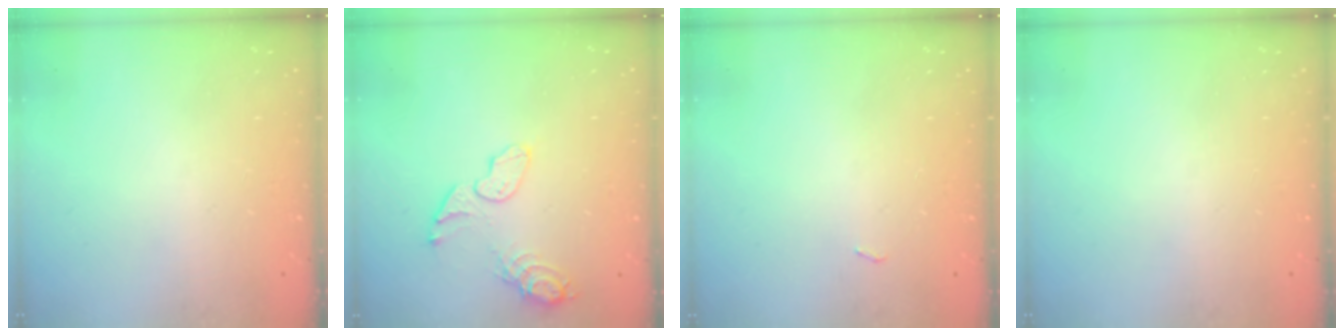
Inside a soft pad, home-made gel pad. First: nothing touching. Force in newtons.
{"total": 8.6, "press": 8.6, "slide": 0.7}
{"total": 2.7, "press": 2.3, "slide": 1.4}
{"total": 0.0}